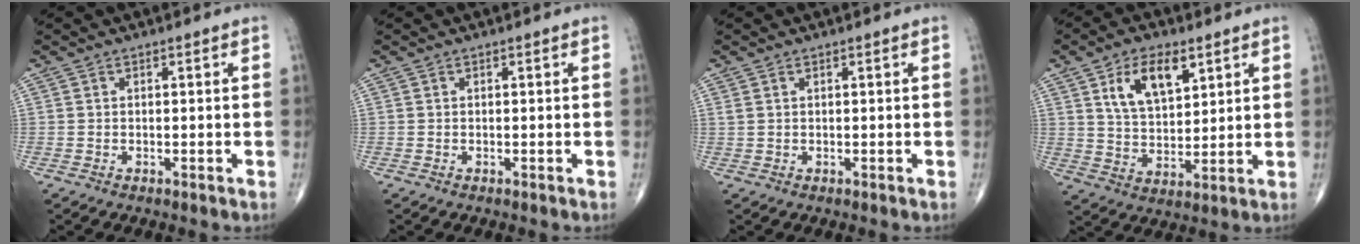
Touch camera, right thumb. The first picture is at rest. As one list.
[{"total": 0.0}, {"total": 0.9, "force": [0.5, 0.4, 0.5], "torque": [-0.012, 0.008, 0.014]}, {"total": 11.0, "force": [5.2, 5.8, 7.7], "torque": [-0.117, -0.022, 0.100]}]